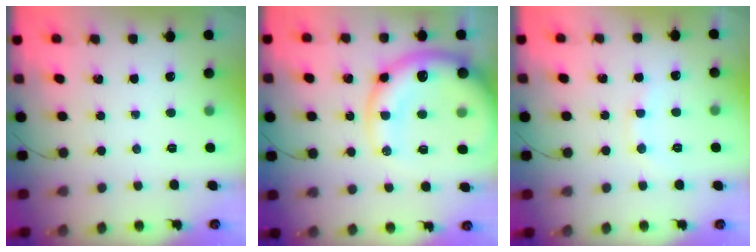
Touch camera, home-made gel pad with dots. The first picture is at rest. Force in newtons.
{"total": 20.7, "press": 20.2, "slide": 4.6}
{"total": 6.5, "press": 6.3, "slide": 1.5}